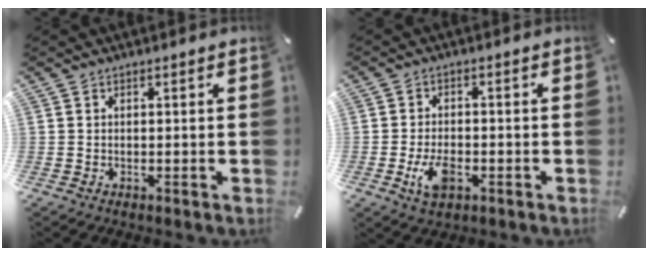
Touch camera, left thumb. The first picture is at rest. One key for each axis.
{"total": 6.4, "fx": -2.2, "fy": 3.6, "fz": 4.7, "tx": -0.108, "ty": 0.005, "tz": -0.044}